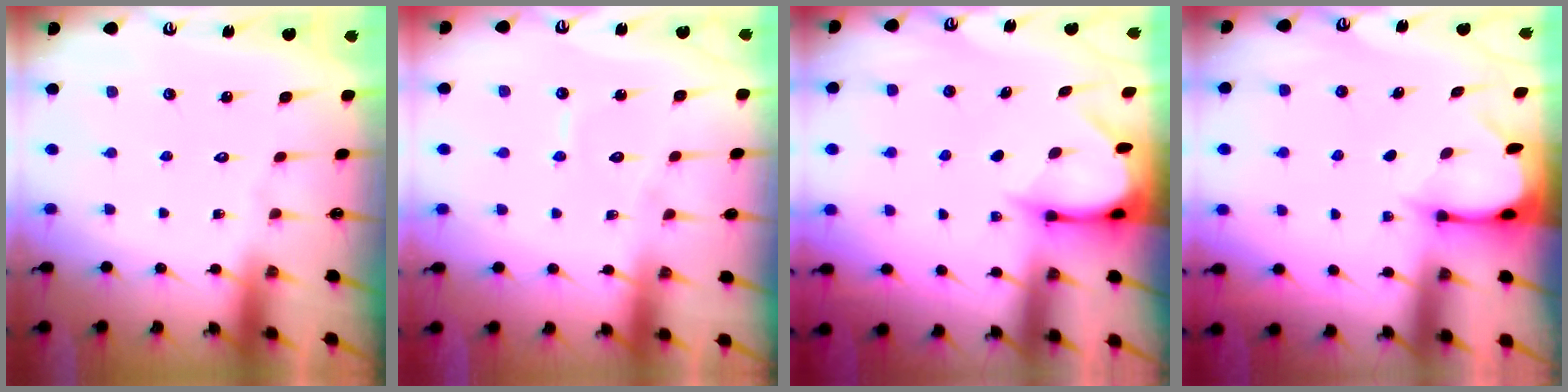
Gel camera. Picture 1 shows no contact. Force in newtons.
{"total": 5.8, "press": 5.8, "slide": 0.2}
{"total": 3.7, "press": 3.7, "slide": 0.2}
{"total": 2.4, "press": 2.4, "slide": 0.3}